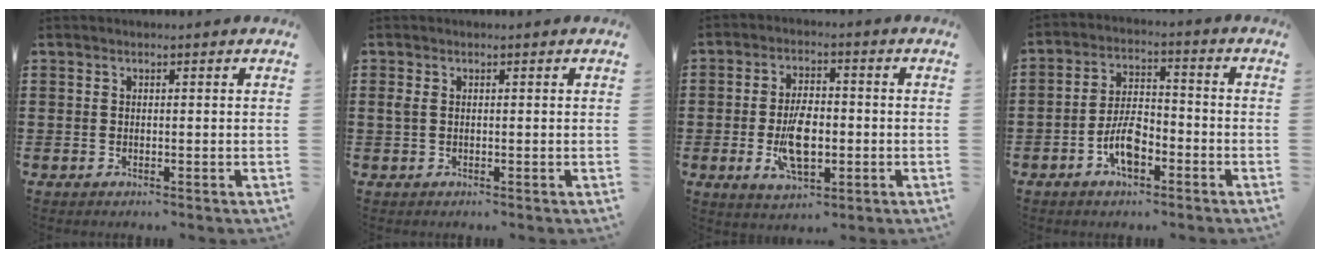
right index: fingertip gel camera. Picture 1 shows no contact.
{"total": 1.2, "force": [0.2, 0.7, 0.9], "torque": [-0.028, 0.003, 0.000]}
{"total": 7.9, "force": [-1.5, 3.9, 6.7], "torque": [-0.135, -0.003, -0.030]}
{"total": 6.8, "force": [-3.0, 3.1, 5.3], "torque": [-0.114, 0.005, -0.061]}